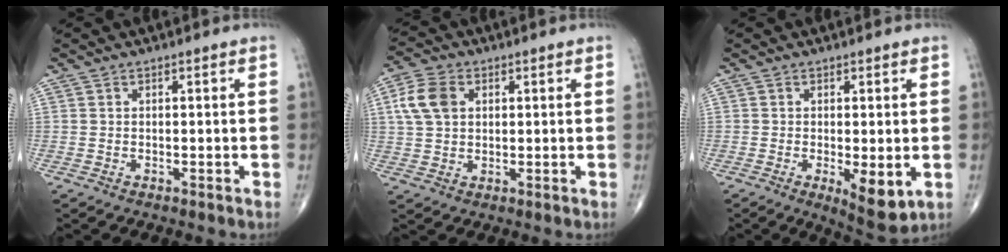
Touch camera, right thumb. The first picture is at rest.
{"total": 7.6, "force": [2.0, 5.4, 5.0], "torque": [-0.097, 0.007, 0.037]}
{"total": 6.7, "force": [-1.5, 2.1, 6.2], "torque": [-0.090, -0.020, -0.018]}